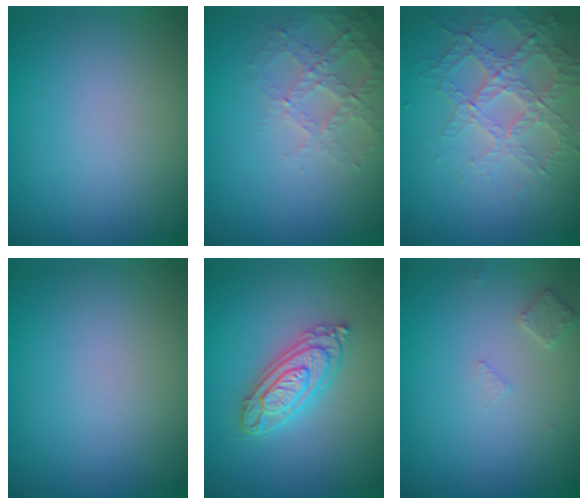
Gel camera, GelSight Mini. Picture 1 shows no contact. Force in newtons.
{"total": 2.8, "press": 2.7, "slide": 0.8}
{"total": 3.4, "press": 3.2, "slide": 1.2}
{"total": 0.0}
{"total": 4.3, "press": 4.2, "slide": 0.6}
{"total": 1.2, "press": 1.1, "slide": 0.3}